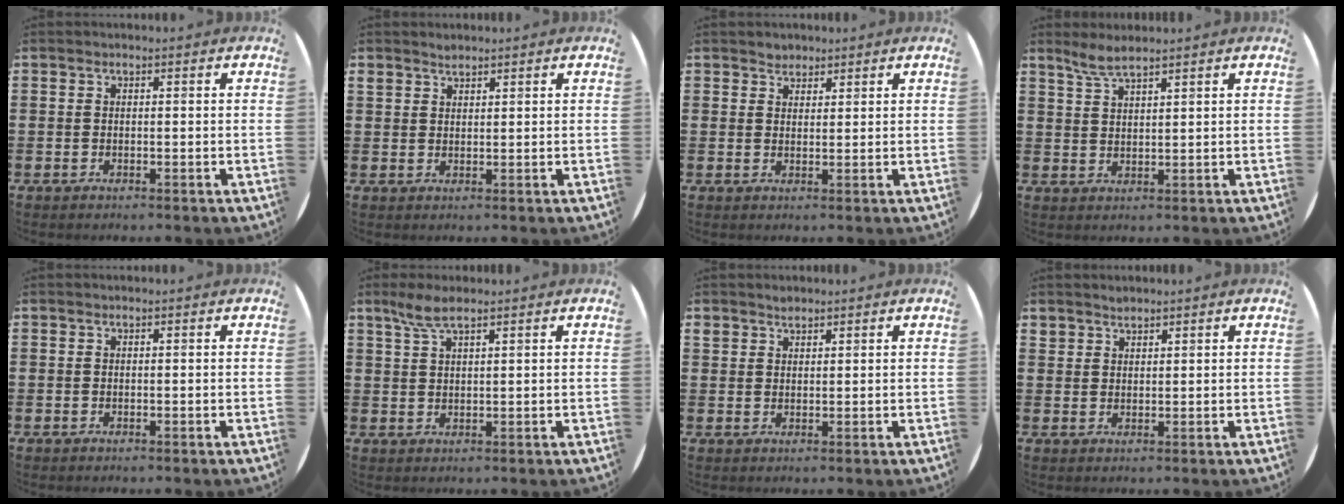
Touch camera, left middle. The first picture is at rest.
{"total": 1.4, "force": [1.3, 0.5, -0.1], "torque": [0.001, 0.001, 0.025]}
{"total": 1.5, "force": [1.4, 0.6, -0.1], "torque": [0.009, -0.002, 0.026]}
{"total": 3.1, "force": [2.8, 0.3, 1.4], "torque": [-0.033, 0.002, 0.051]}
{"total": 0.0}
{"total": 3.8, "force": [2.8, 0.8, 2.5], "torque": [-0.054, 0.006, 0.049]}
{"total": 1.8, "force": [1.6, 0.8, -0.1], "torque": [0.008, -0.002, 0.030]}
{"total": 1.6, "force": [1.5, 0.5, -0.2], "torque": [0.002, 0.001, 0.030]}